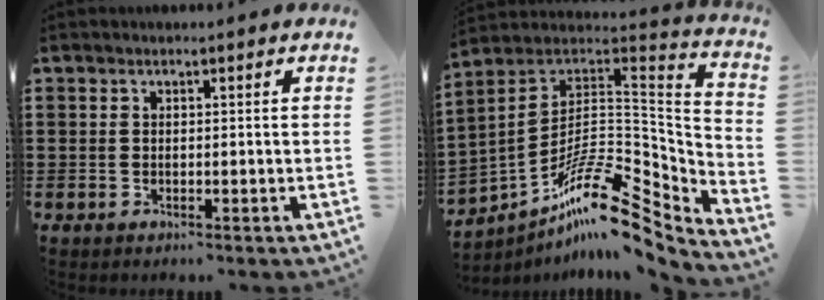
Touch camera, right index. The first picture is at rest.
{"total": 14.1, "force": [-9.6, 4.9, 9.1], "torque": [-0.134, 0.006, -0.178]}